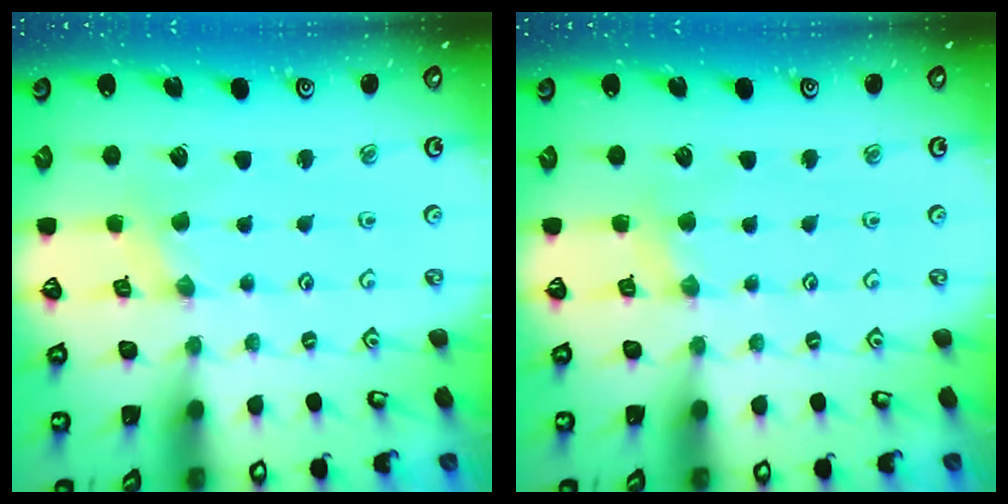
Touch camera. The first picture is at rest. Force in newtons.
{"total": 3.2, "press": 3.2, "slide": 0.5}